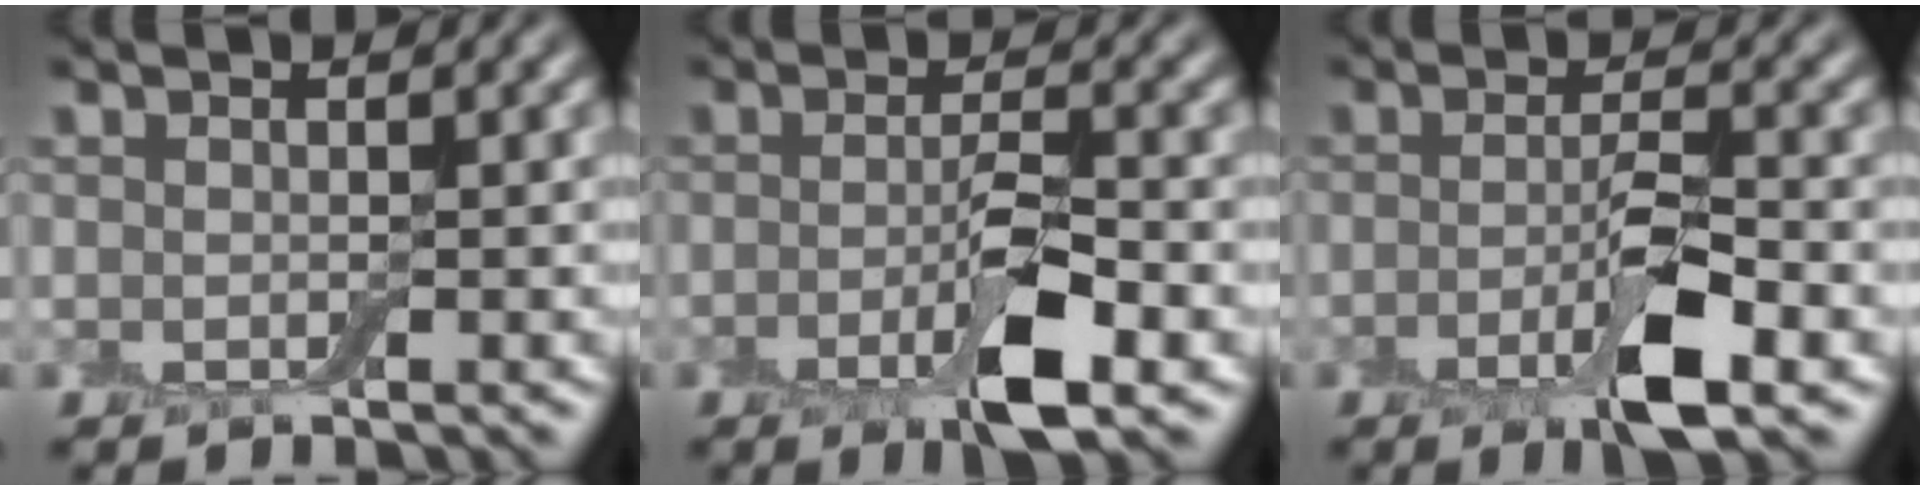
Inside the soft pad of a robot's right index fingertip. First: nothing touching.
{"total": 5.1, "force": [-1.7, 1.2, 4.6], "torque": [-0.081, -0.003, -0.034]}
{"total": 5.1, "force": [-1.8, 1.1, 4.6], "torque": [-0.080, -0.002, -0.036]}